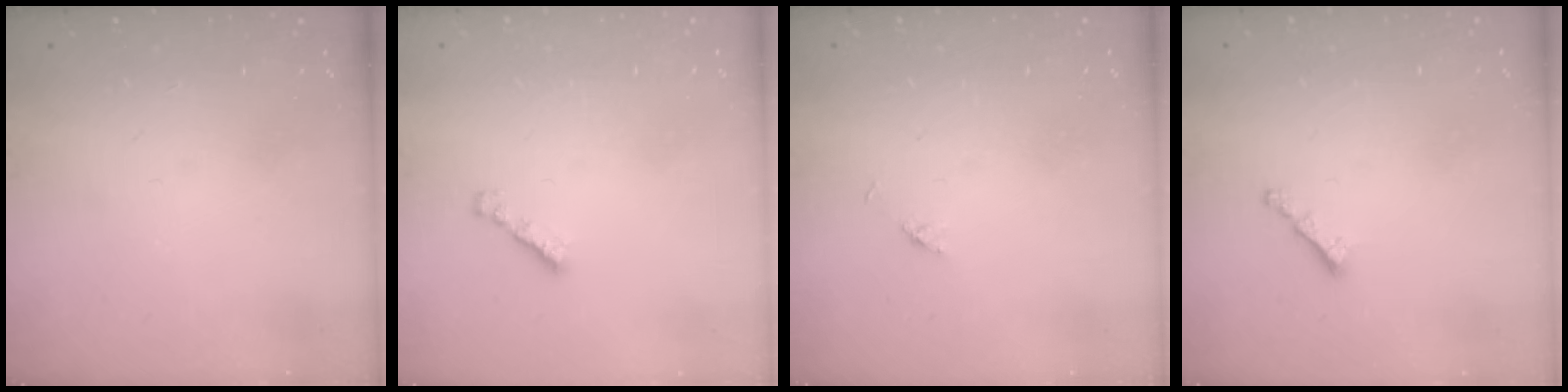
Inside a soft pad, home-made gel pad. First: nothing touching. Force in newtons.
{"total": 1.6, "press": 1.5, "slide": 0.4}
{"total": 2.1, "press": 2.1, "slide": 0.3}
{"total": 1.6, "press": 1.5, "slide": 0.5}